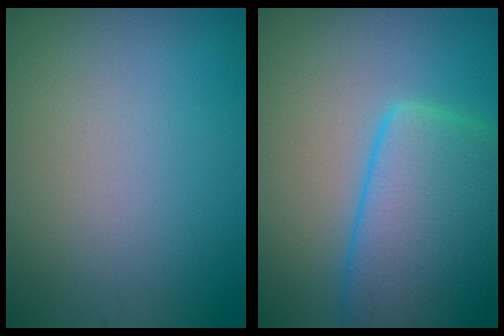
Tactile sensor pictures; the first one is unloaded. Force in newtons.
{"total": 10.8, "press": 10.8, "slide": 0.6}